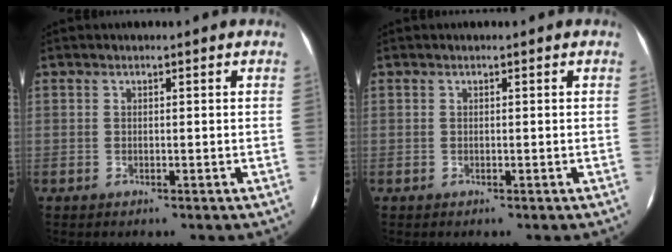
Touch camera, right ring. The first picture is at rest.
{"total": 0.0}